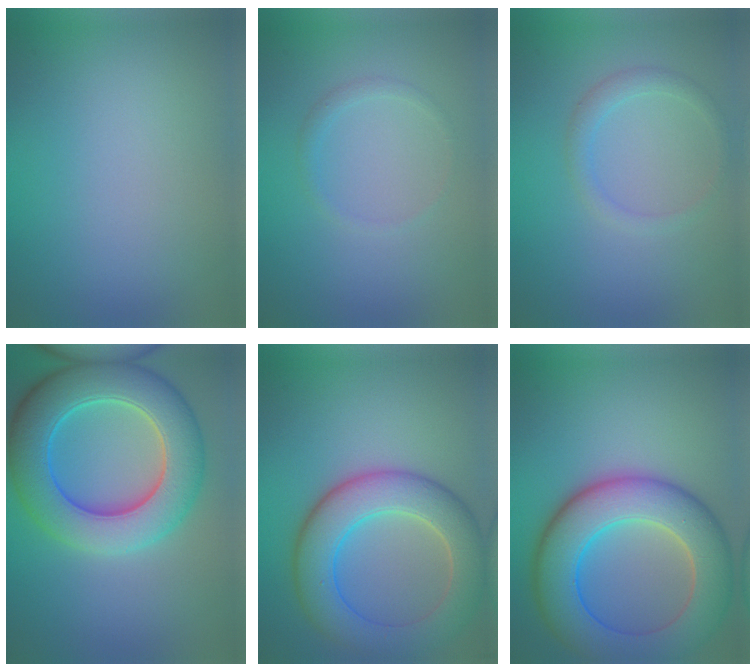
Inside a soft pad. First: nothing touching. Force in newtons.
{"total": 0.9, "press": 0.9, "slide": 0.1}
{"total": 1.7, "press": 1.7, "slide": 0.1}
{"total": 9.5, "press": 9.5, "slide": 0.5}
{"total": 7.9, "press": 7.9, "slide": 0.5}
{"total": 10.6, "press": 10.5, "slide": 0.5}